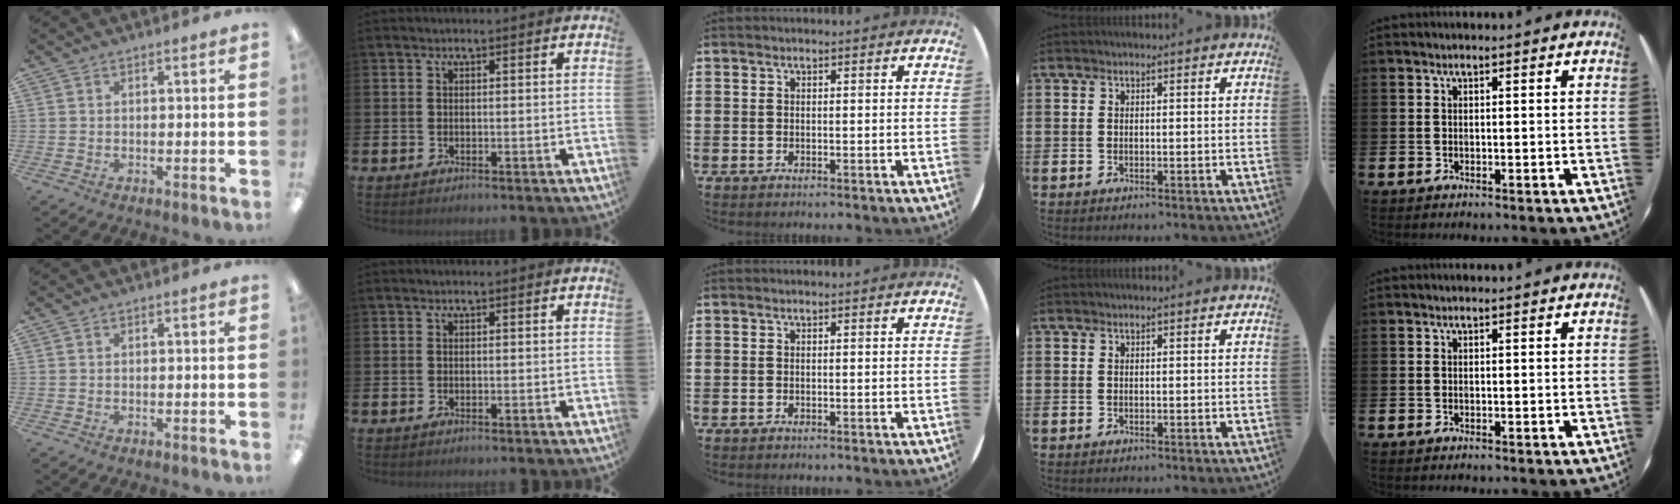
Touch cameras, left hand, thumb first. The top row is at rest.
{}